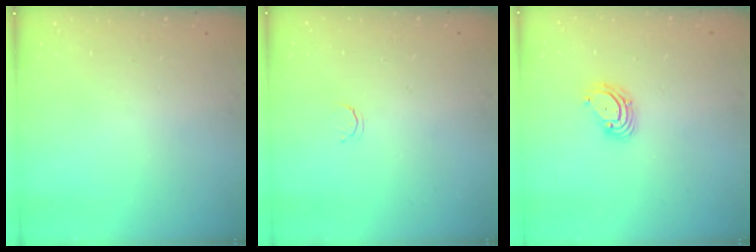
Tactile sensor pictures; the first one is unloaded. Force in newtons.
{"total": 2.1, "press": 2.1, "slide": 0.4}
{"total": 3.9, "press": 3.9, "slide": 0.2}